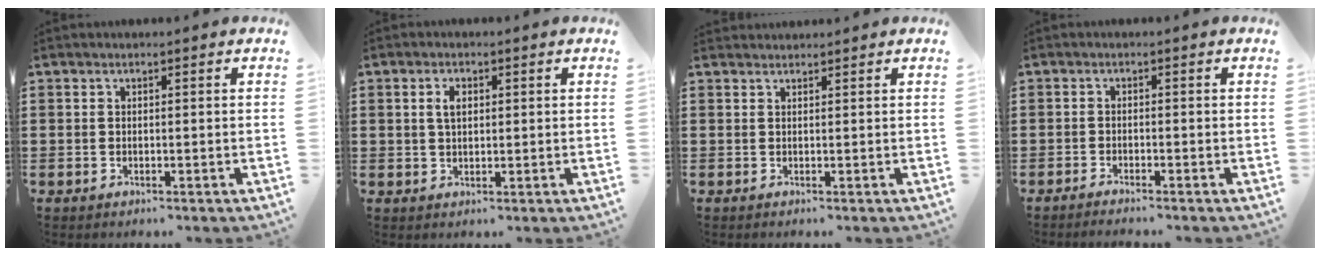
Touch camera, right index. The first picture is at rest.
{"total": 2.5, "force": [0.7, 1.4, 1.9], "torque": [-0.042, 0.009, 0.011]}
{"total": 0.9, "force": [0.8, 0.0, -0.3], "torque": [0.003, 0.003, 0.016]}
{"total": 1.1, "force": [-1.1, -0.1, 0.2], "torque": [-0.004, 0.001, -0.022]}